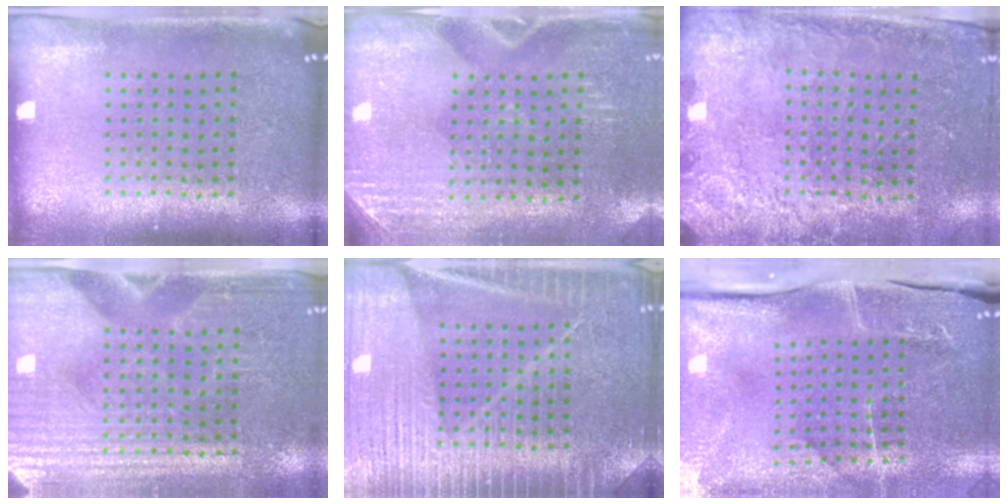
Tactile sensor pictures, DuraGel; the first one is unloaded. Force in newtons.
{"total": 2.8, "press": 2.5, "slide": 1.3}
{"total": 2.5, "press": 2.4, "slide": 0.8}
{"total": 3.6, "press": 3.3, "slide": 1.3}
{"total": 3.9, "press": 3.9, "slide": 0.5}
{"total": 4.6, "press": 4.0, "slide": 2.4}